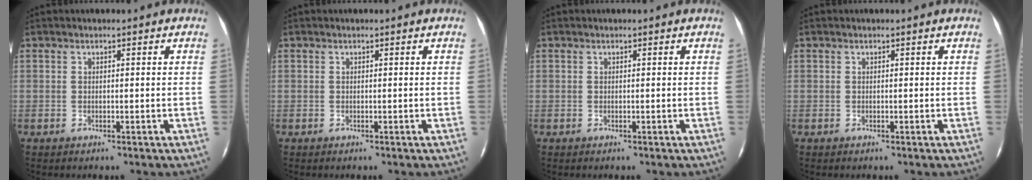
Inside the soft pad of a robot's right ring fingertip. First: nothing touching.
{"total": 0.0}
{"total": 0.0}
{"total": 0.0}